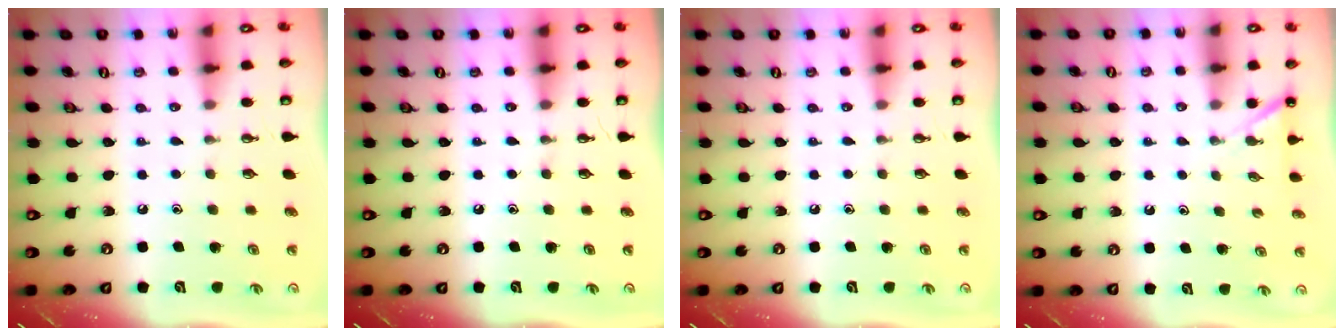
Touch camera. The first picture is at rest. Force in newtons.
{"total": 0.0}
{"total": 0.0}
{"total": 2.3, "press": 2.3, "slide": 0.2}